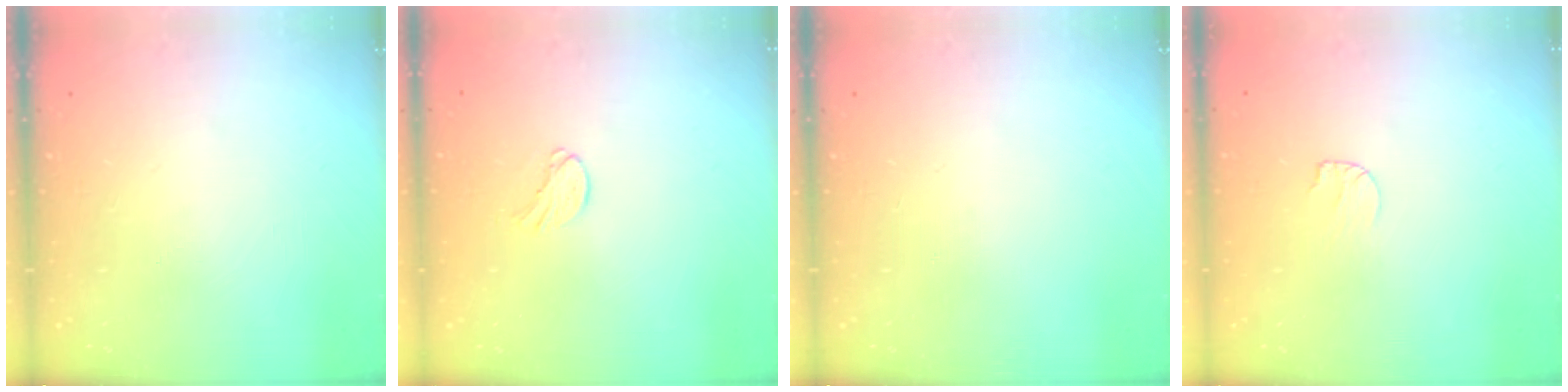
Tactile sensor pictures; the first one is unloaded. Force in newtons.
{"total": 5.2, "press": 5.2, "slide": 0.5}
{"total": 0.0}
{"total": 3.9, "press": 3.9, "slide": 0.4}